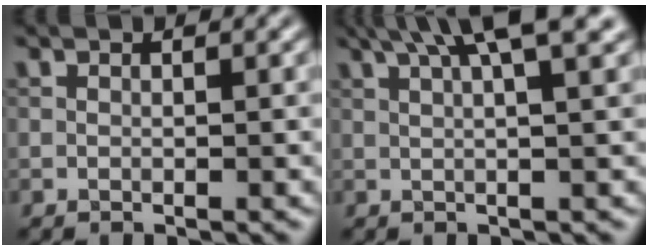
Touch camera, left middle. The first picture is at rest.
{"total": 6.5, "force": [3.6, 1.3, 5.3], "torque": [-0.065, 0.023, 0.042]}